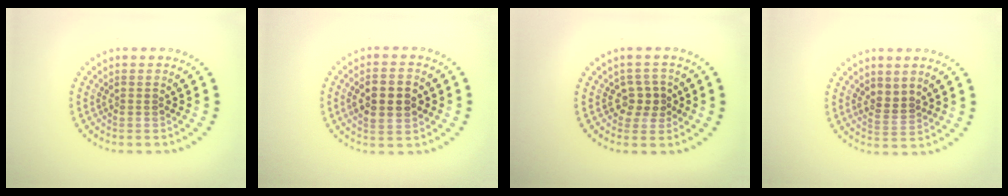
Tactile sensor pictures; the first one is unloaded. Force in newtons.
{"total": 3.9, "press": 3.9, "slide": 0.2}
{"total": 2.2, "press": 2.1, "slide": 0.8}
{"total": 2.0, "press": 1.8, "slide": 1.0}